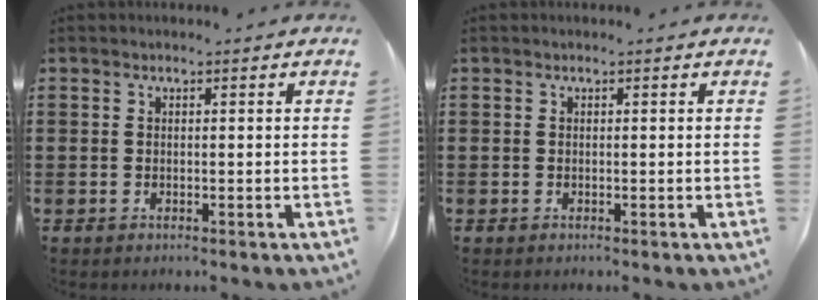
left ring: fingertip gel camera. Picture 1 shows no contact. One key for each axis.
{"total": 0.0}